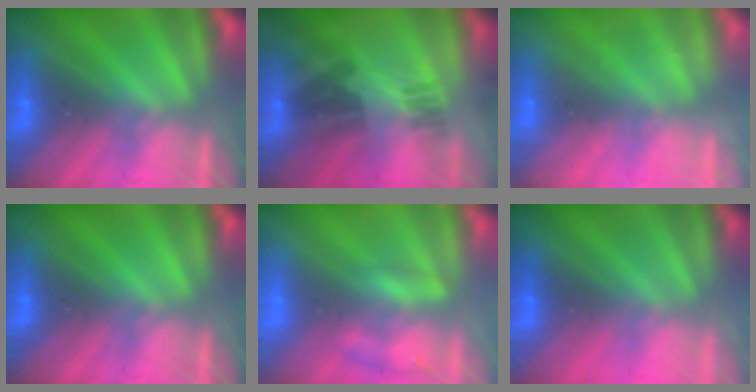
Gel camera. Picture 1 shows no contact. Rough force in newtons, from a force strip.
{"total": 2.2}
{"total": 2.2}
{"total": 0.0}
{"total": 2.3}
{"total": 3.0}